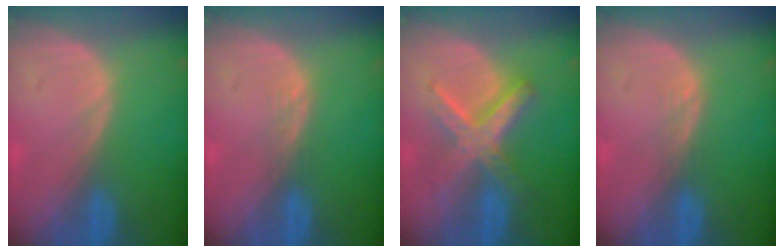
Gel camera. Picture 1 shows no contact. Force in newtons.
{"total": 1.1, "press": 1.1, "slide": 0.1}
{"total": 7.3, "press": 7.3, "slide": 0.5}
{"total": 1.1, "press": 1.1, "slide": 0.1}